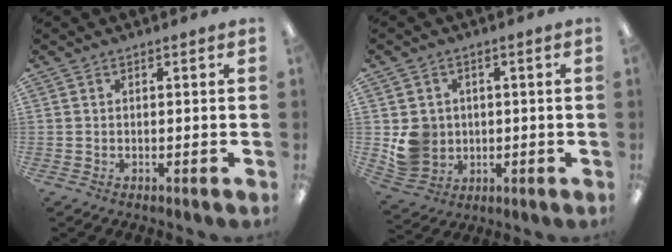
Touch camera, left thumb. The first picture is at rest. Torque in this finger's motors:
{"motor_torque": [0.00, 0.06, -0.01, 0.01, 0.03]}